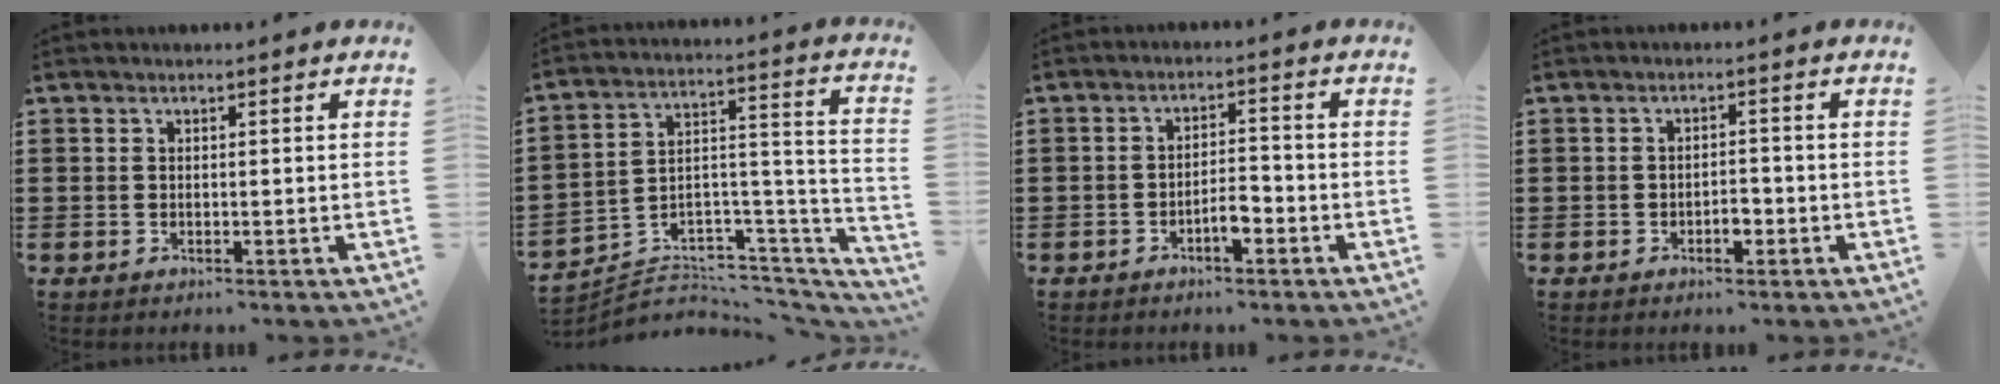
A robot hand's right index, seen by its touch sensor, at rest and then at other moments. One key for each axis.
{"total": 3.5, "fx": -2.2, "fy": 2.7, "fz": 0.6, "tx": -0.022, "ty": -0.011, "tz": -0.045}
{"total": 3.5, "fx": -2.0, "fy": 1.3, "fz": 2.6, "tx": -0.046, "ty": 0.007, "tz": -0.037}
{"total": 2.4, "fx": -1.2, "fy": 1.1, "fz": 1.7, "tx": -0.035, "ty": 0.003, "tz": -0.023}